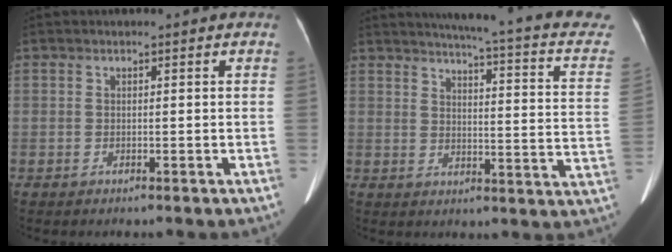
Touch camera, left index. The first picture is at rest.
{"total": 19.0, "force": [15.7, 1.2, 10.5], "torque": [-0.142, -0.048, 0.165]}